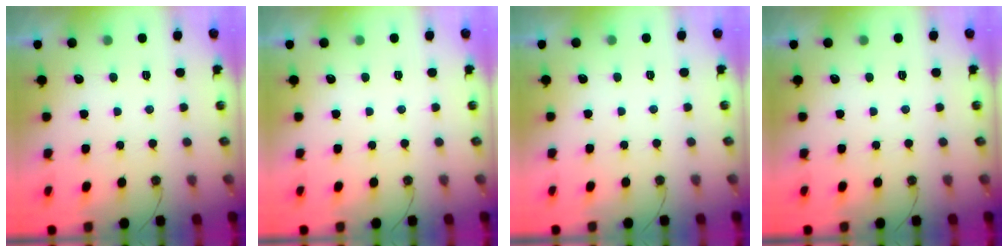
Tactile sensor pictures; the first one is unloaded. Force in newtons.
{"total": 0.0}
{"total": 0.0}
{"total": 0.0}